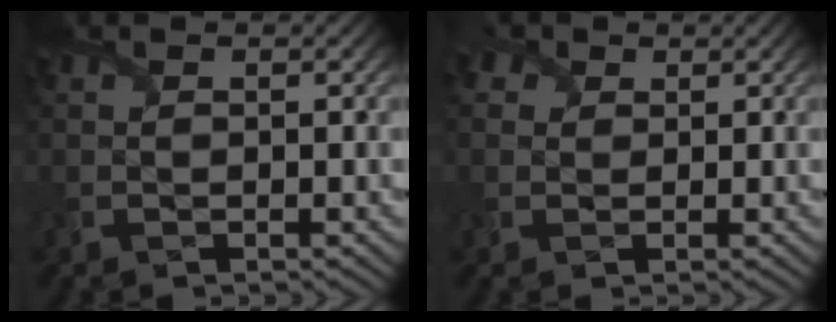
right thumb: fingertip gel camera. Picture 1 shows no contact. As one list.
[{"total": 3.3, "force": [1.7, 2.5, 1.1], "torque": [-0.035, 0.001, 0.031]}]